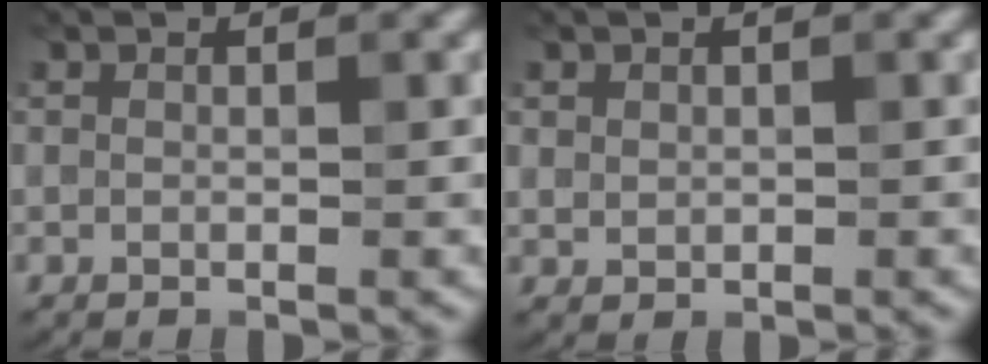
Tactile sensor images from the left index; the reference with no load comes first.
{"total": 0.9, "force": [0.4, 0.8, 0.3], "torque": [-0.005, -0.004, 0.010]}